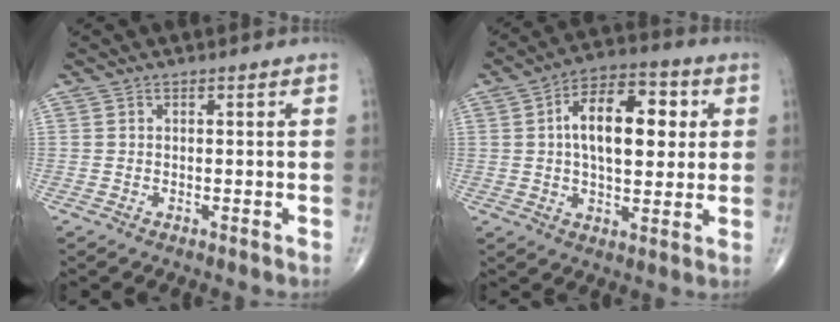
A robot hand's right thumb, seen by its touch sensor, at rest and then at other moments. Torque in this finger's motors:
{"motor_torque": [-0.20, 1.58, 1.00, 0.49, 0.23]}